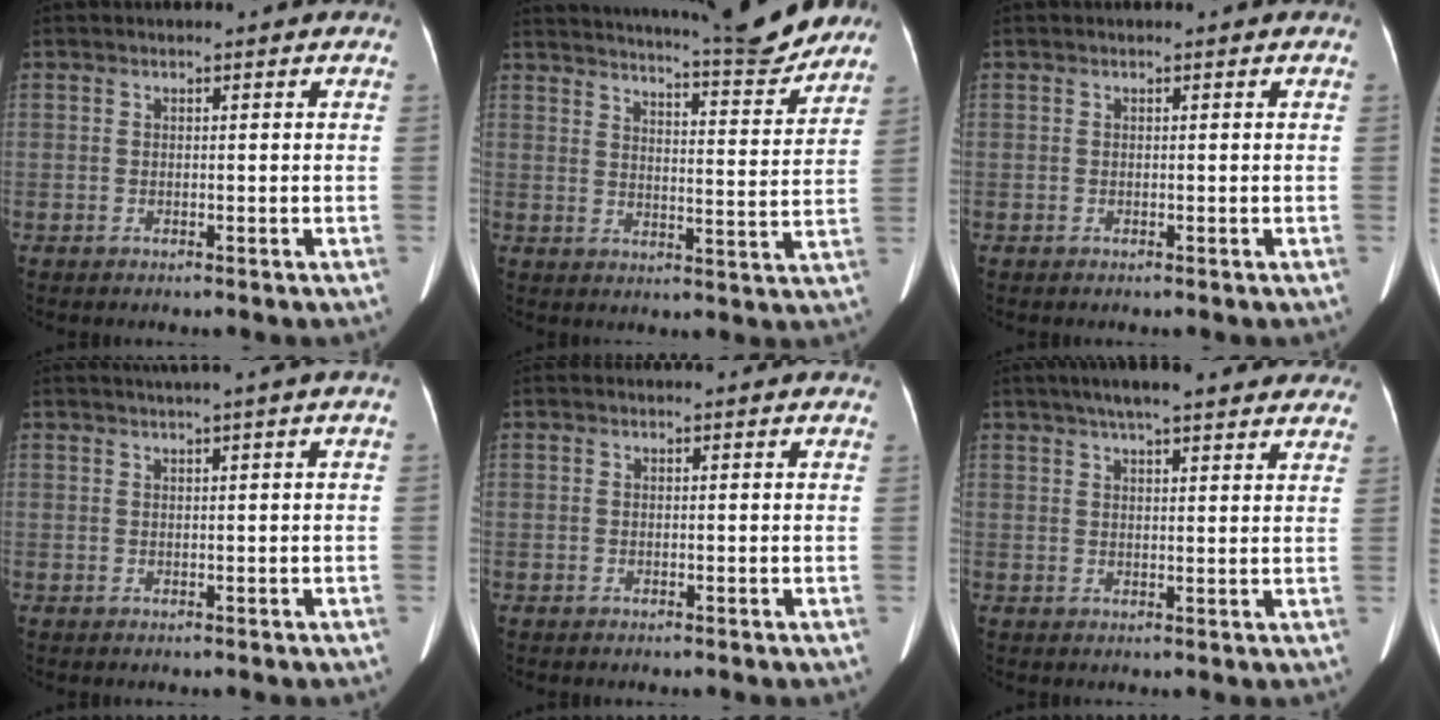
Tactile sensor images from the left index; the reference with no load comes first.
{"total": 17.1, "force": [15.8, 0.8, 6.6], "torque": [-0.101, -0.036, 0.206]}
{"total": 0.0}
{"total": 2.4, "force": [1.8, -0.8, 1.5], "torque": [-0.020, 0.006, 0.034]}
{"total": 1.8, "force": [1.7, 0.4, 0.4], "torque": [-0.015, 0.012, 0.012]}
{"total": 15.1, "force": [12.4, 2.5, 8.3], "torque": [-0.118, 0.038, 0.157]}